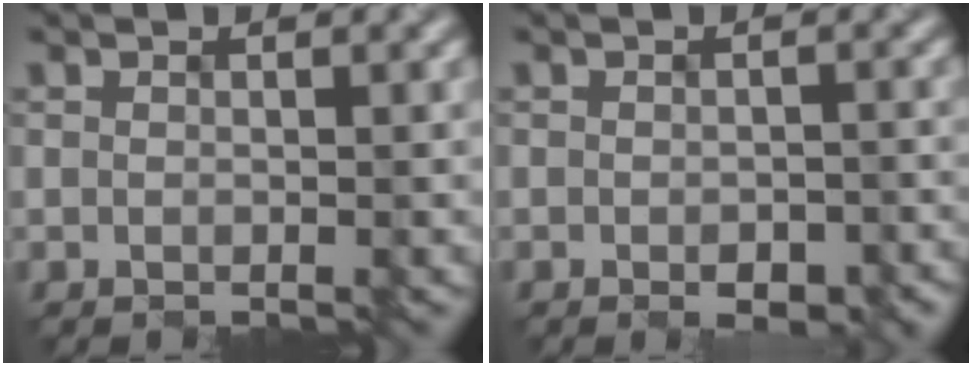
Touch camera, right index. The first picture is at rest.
{"total": 2.7, "force": [-1.4, 1.4, 1.9], "torque": [-0.026, -0.007, -0.010]}